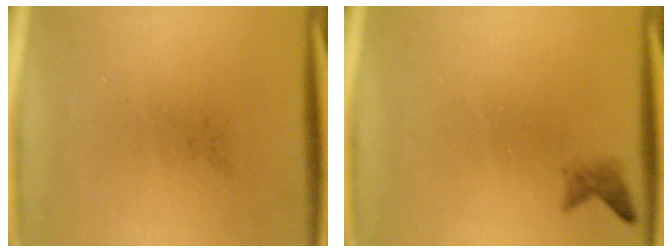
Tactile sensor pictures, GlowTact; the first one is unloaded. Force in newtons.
{"total": 1.3}